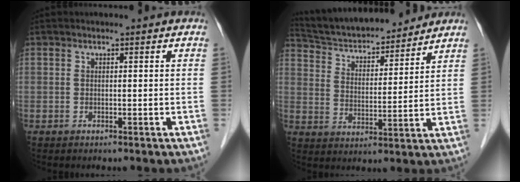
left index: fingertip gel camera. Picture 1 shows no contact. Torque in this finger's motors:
{"motor_torque": [-0.09, -0.70, 0.23, 0.06]}